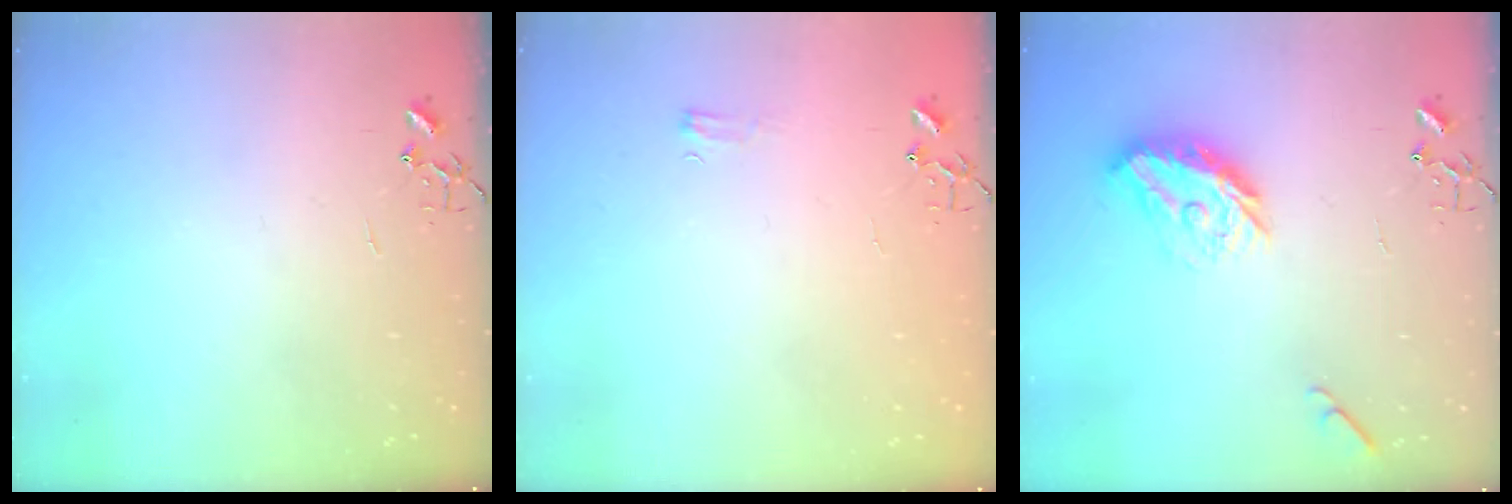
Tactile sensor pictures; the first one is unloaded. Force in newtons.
{"total": 3.7, "press": 3.6, "slide": 0.6}
{"total": 13.8, "press": 13.8, "slide": 0.6}